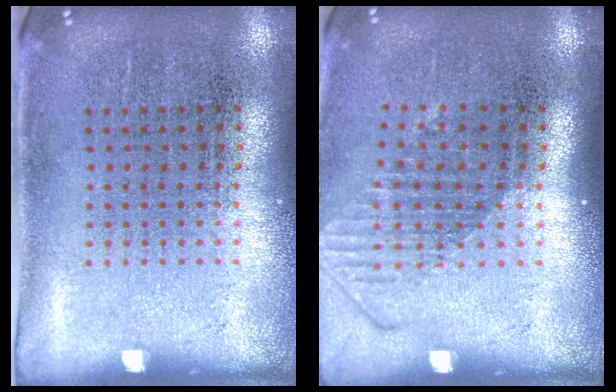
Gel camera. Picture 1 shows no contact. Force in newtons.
{"total": 1.5, "press": 1.2, "slide": 1.0}